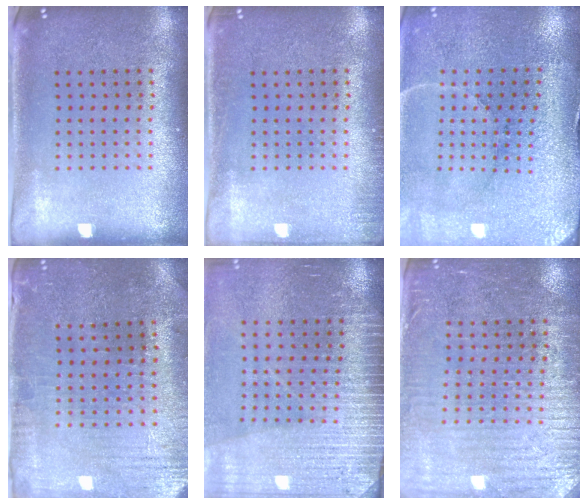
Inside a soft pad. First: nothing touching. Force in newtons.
{"total": 1.1, "press": 1.1, "slide": 0.2}
{"total": 3.2, "press": 3.2, "slide": 0.1}
{"total": 0.6, "press": 0.5, "slide": 0.3}
{"total": 3.6, "press": 3.4, "slide": 1.2}
{"total": 3.1, "press": 2.9, "slide": 1.1}